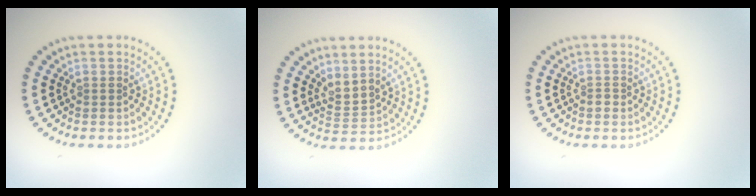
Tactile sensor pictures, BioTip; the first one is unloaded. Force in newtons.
{"total": 2.1, "press": 1.4, "slide": 1.6}
{"total": 0.6, "press": 0.4, "slide": 0.5}